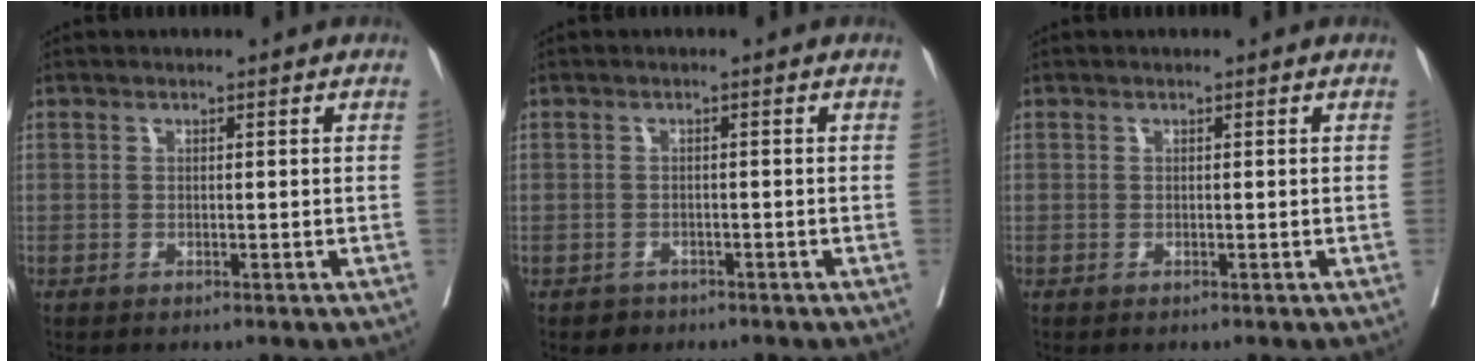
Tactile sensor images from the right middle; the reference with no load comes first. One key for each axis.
{"total": 1.4, "fx": -1.0, "fy": 1.0, "fz": 0.0, "tx": -0.003, "ty": 0.003, "tz": -0.016}
{"total": 0.0}